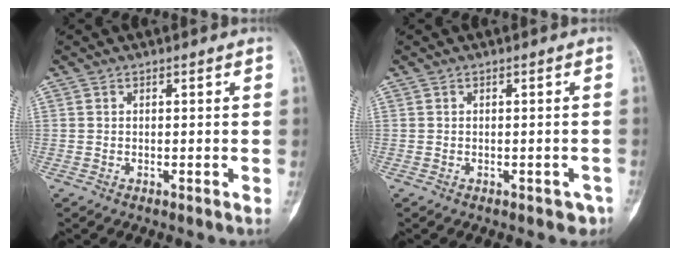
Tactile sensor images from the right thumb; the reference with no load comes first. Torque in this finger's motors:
{"motor_torque": [0.56, 0.23, 0.21, -0.06, 0.05]}